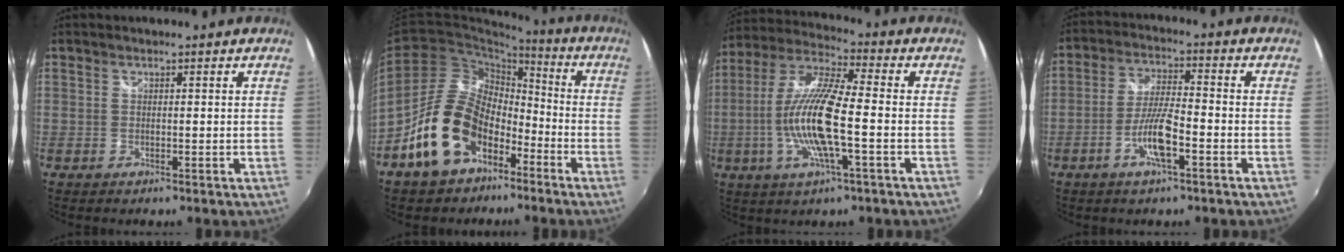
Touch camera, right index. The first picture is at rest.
{"total": 15.0, "force": [-8.4, 9.5, 7.9], "torque": [-0.151, 0.030, -0.130]}
{"total": 15.4, "force": [-3.1, 2.6, 14.9], "torque": [-0.292, -0.006, -0.061]}
{"total": 7.7, "force": [-3.6, 1.1, 6.8], "torque": [-0.138, 0.000, -0.065]}